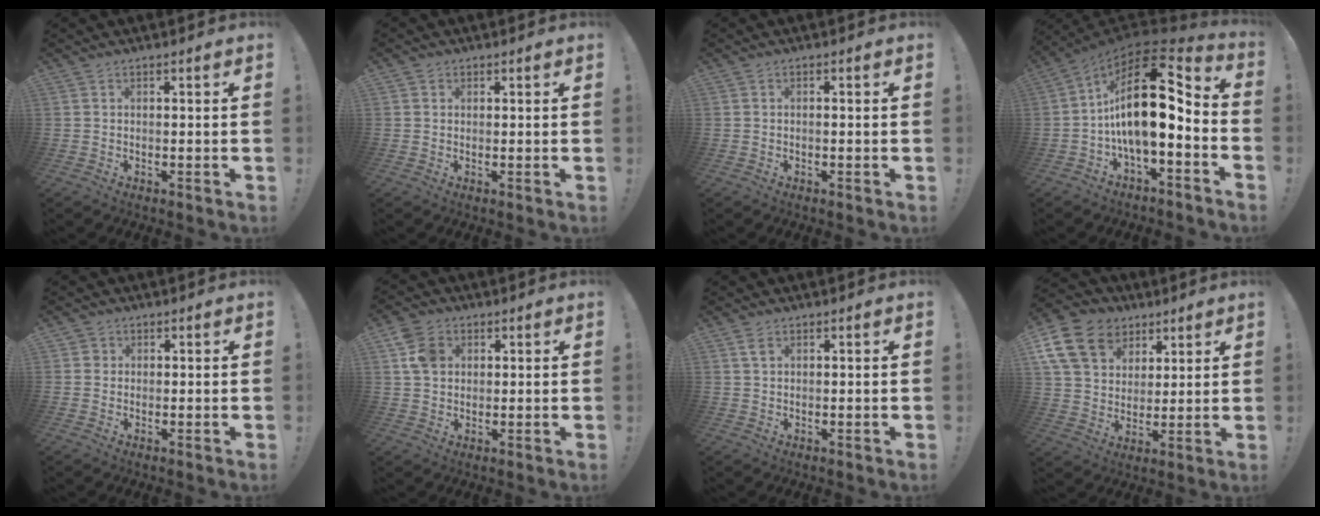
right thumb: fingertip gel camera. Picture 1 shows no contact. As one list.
[{"total": 1.3, "force": [0.5, 1.2, 0.3], "torque": [-0.004, 0.001, 0.009]}, {"total": 0.6, "force": [-0.5, -0.2, 0.4], "torque": [-0.006, -0.001, -0.009]}, {"total": 21.0, "force": [1.3, 9.7, 18.6], "torque": [-0.321, 0.000, 0.028]}, {"total": 1.8, "force": [0.4, 1.7, 0.4], "torque": [-0.007, 0.004, 0.007]}, {"total": 7.7, "force": [2.3, 6.1, 4.2], "torque": [-0.078, 0.007, 0.047]}, {"total": 2.0, "force": [1.1, 1.0, 1.4], "torque": [-0.022, -0.003, 0.019]}, {"total": 16.6, "force": [7.7, 12.5, 7.7], "torque": [-0.120, -0.033, 0.156]}]